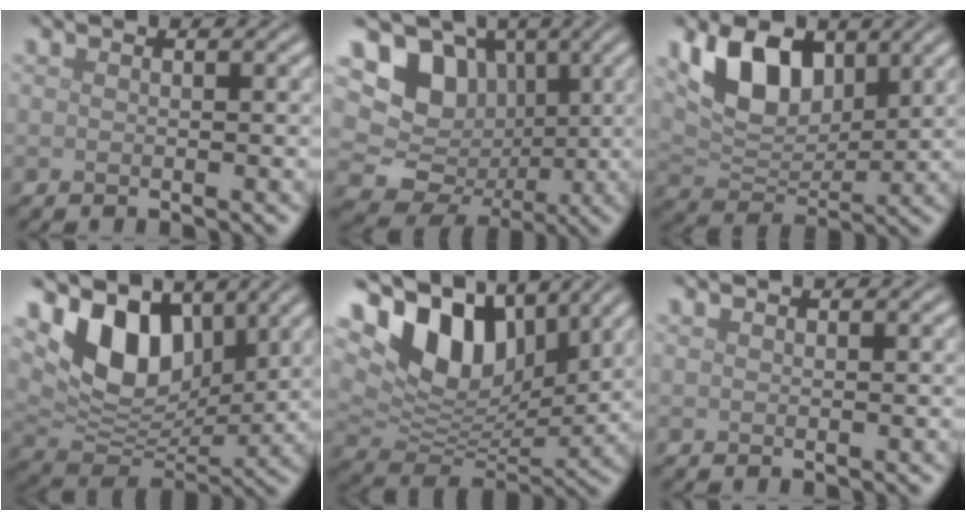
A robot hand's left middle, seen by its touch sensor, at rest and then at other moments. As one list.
[{"total": 11.2, "force": [1.8, 10.1, 4.4], "torque": [-0.086, 0.023, 0.011]}, {"total": 7.2, "force": [3.4, 4.2, 4.7], "torque": [-0.090, -0.007, 0.062]}, {"total": 8.3, "force": [3.8, 5.2, 5.2], "torque": [-0.096, -0.015, 0.067]}, {"total": 10.8, "force": [5.1, 6.2, 7.2], "torque": [-0.136, 0.001, 0.089]}, {"total": 0.0}]